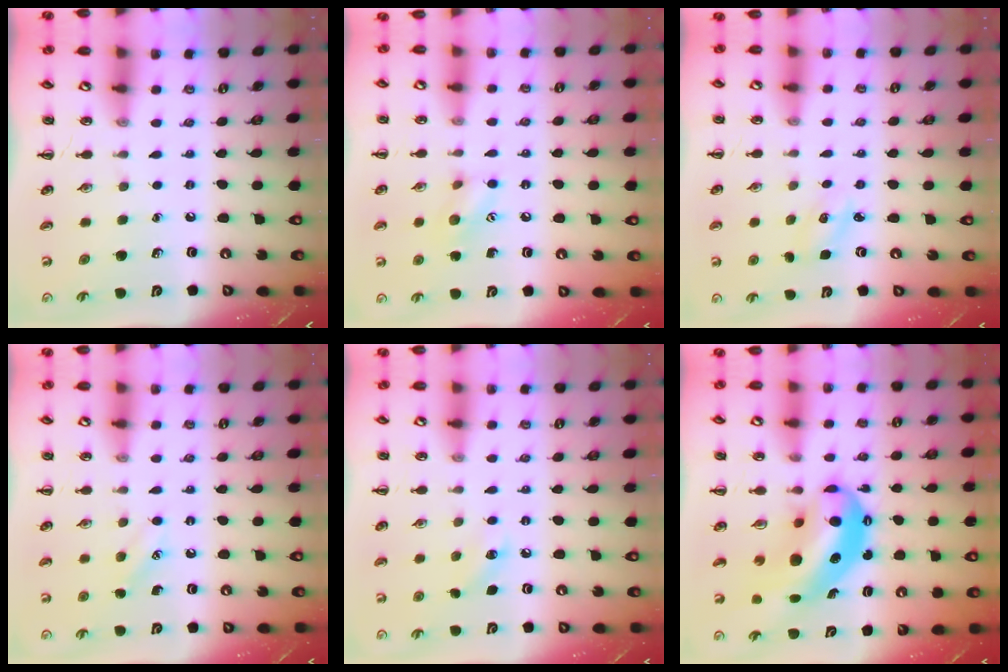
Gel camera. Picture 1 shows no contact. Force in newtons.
{"total": 8.0, "press": 8.0, "slide": 0.5}
{"total": 3.0, "press": 2.9, "slide": 0.9}
{"total": 3.3, "press": 3.2, "slide": 0.8}
{"total": 7.1, "press": 7.0, "slide": 1.5}
{"total": 12.5, "press": 12.1, "slide": 3.1}